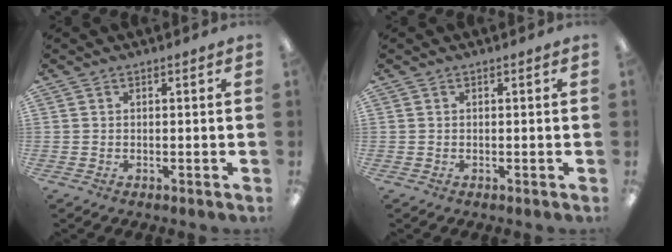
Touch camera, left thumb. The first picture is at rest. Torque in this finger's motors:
{"motor_torque": [0.00, 0.00, 0.00, 0.00, 0.00]}